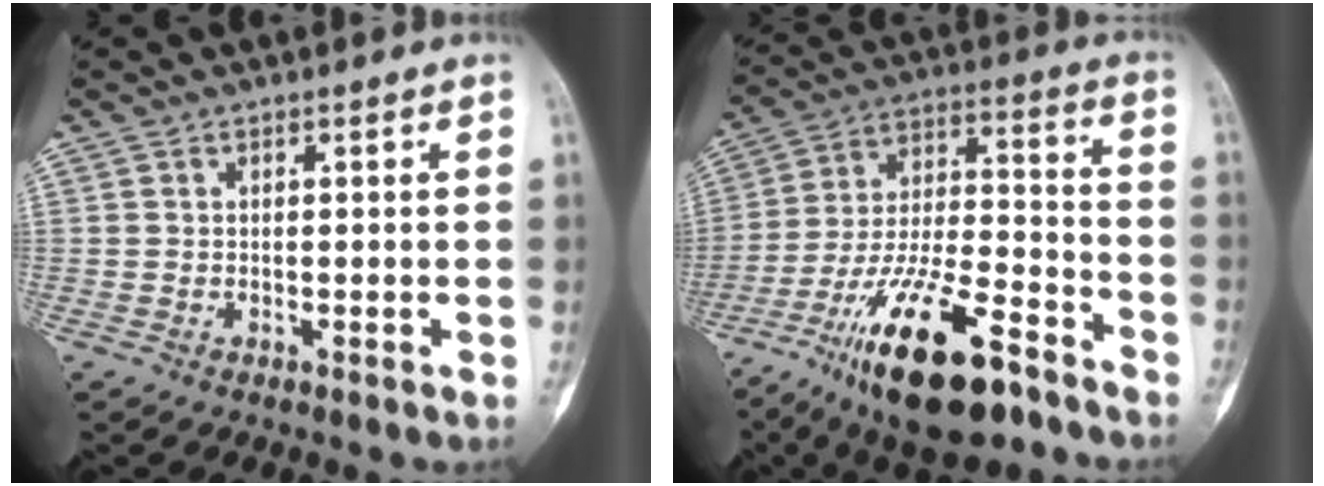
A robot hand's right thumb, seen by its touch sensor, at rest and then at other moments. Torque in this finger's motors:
{"motor_torque": [0.72, 0.59, 1.76, -1.02, 0.20]}